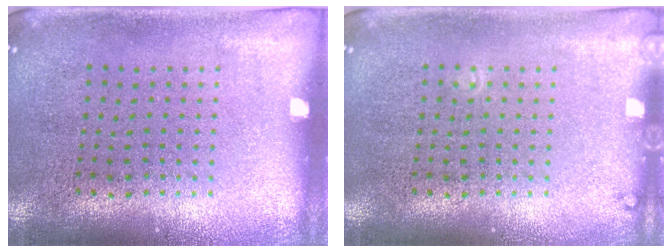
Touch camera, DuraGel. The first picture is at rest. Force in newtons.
{"total": 0.6, "press": 0.6, "slide": 0.2}